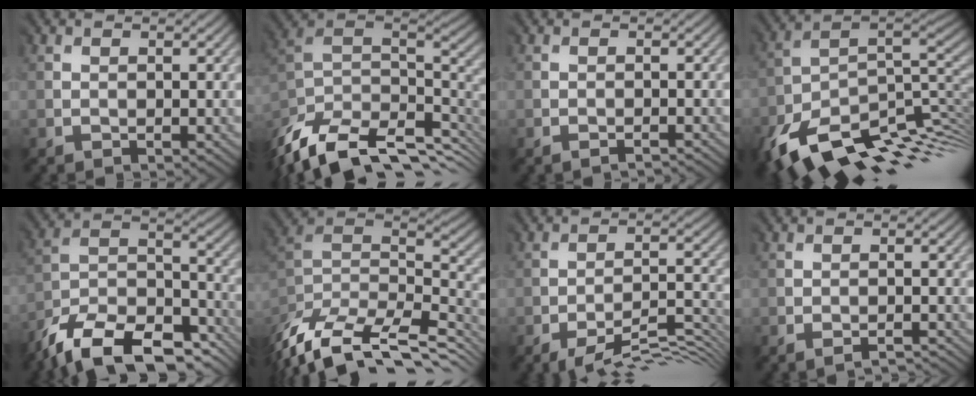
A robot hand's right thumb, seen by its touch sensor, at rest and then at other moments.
{"total": 11.6, "force": [-6.7, 5.4, 7.8], "torque": [-0.212, -0.026, -0.102]}
{"total": 1.7, "force": [-1.1, -1.0, -0.8], "torque": [0.010, 0.002, -0.022]}
{"total": 12.5, "force": [-6.3, 5.5, 9.3], "torque": [-0.185, -0.027, -0.102]}
{"total": 16.8, "force": [-14.3, 5.8, 6.6], "torque": [-0.159, -0.046, -0.215]}
{"total": 10.4, "force": [-7.6, 4.0, 5.8], "torque": [-0.168, -0.015, -0.117]}
{"total": 6.9, "force": [-5.8, 1.0, 3.6], "torque": [-0.060, -0.004, -0.095]}
{"total": 2.2, "force": [-1.8, -1.0, -0.7], "torque": [0.007, 0.001, -0.035]}